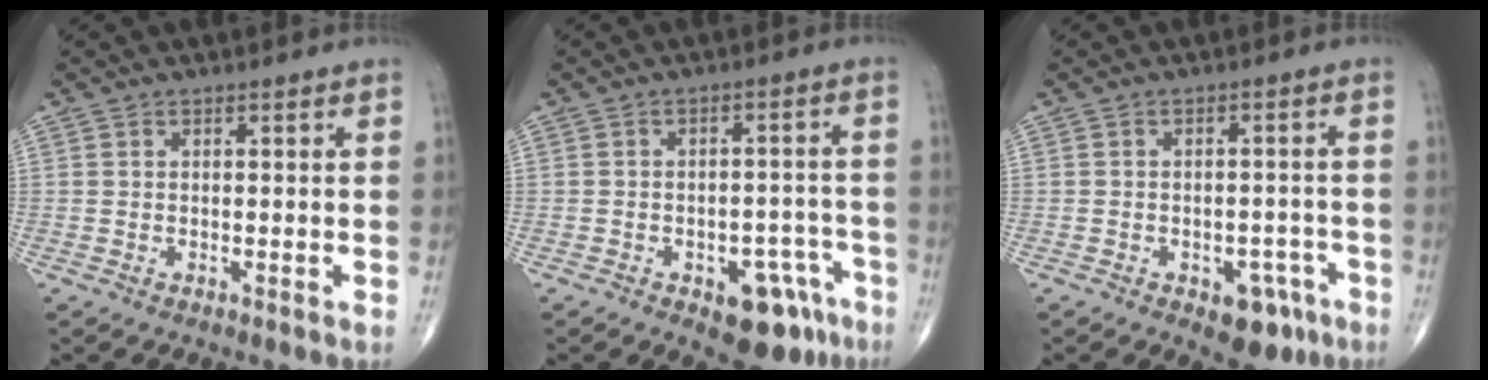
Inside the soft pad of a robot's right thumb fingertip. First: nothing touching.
{"total": 9.9, "force": [-5.6, 5.2, 6.3], "torque": [-0.046, 0.043, -0.066]}
{"total": 6.8, "force": [-3.7, 4.0, 4.1], "torque": [-0.025, 0.024, -0.041]}